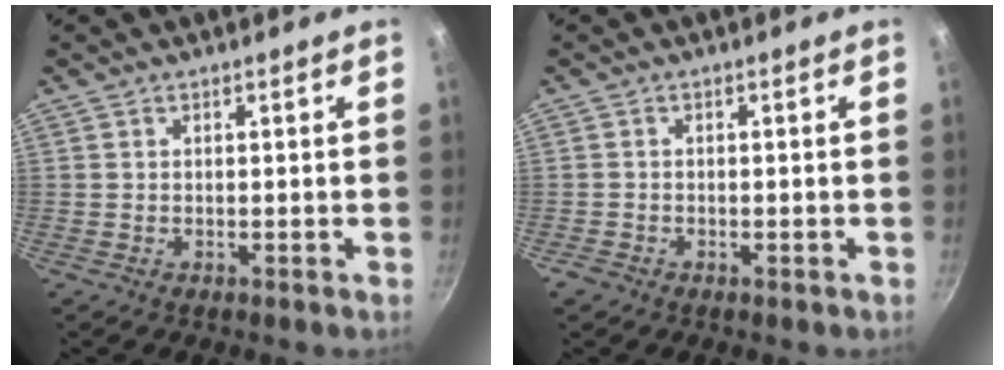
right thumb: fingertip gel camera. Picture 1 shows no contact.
{"total": 1.4, "force": [-0.9, 0.9, 0.5], "torque": [-0.014, 0.004, -0.017]}